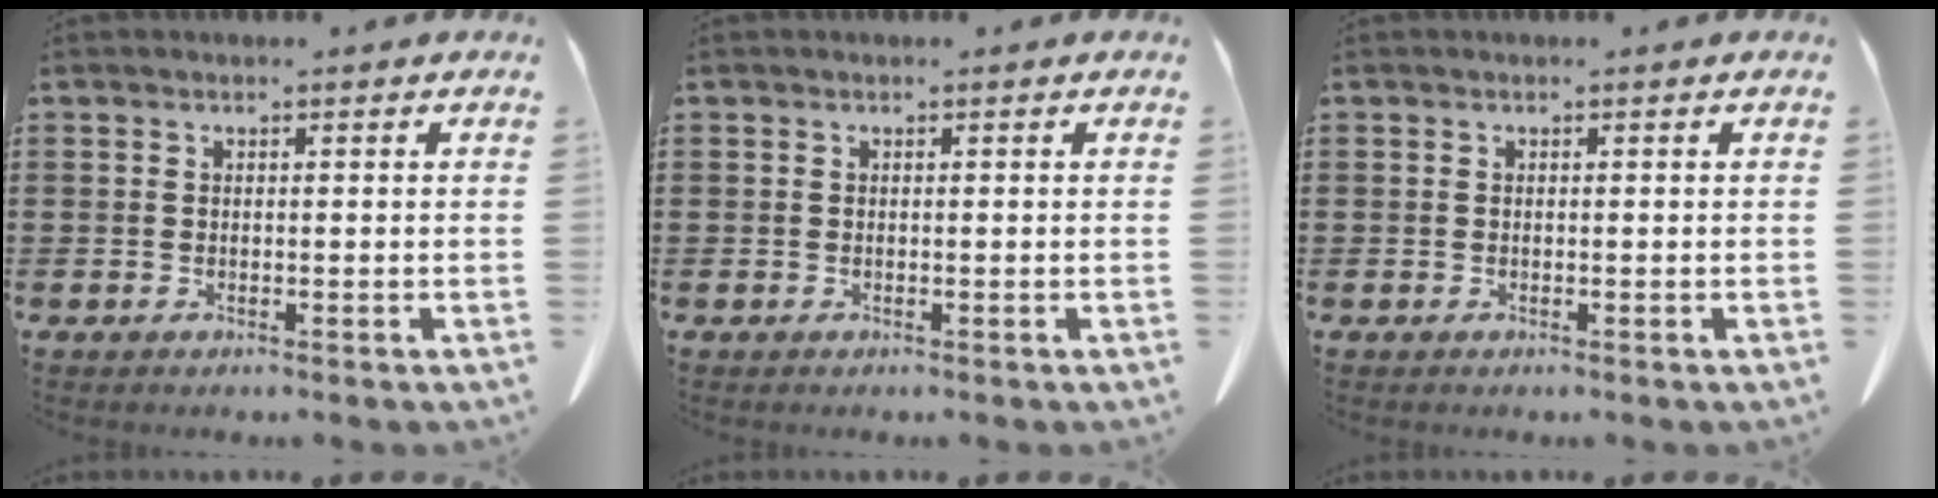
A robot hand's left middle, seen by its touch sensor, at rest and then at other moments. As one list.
[{"total": 0.0}, {"total": 0.0}]